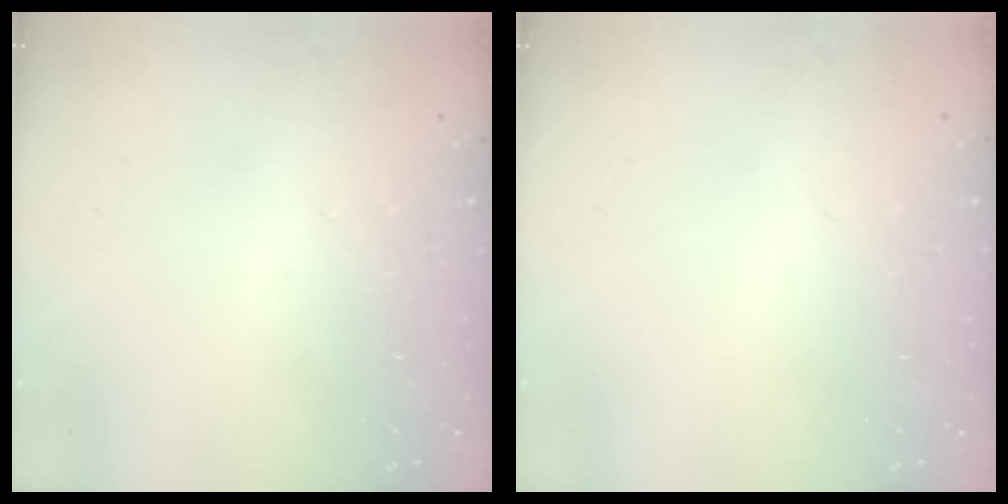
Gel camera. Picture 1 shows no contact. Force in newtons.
{"total": 0.0}